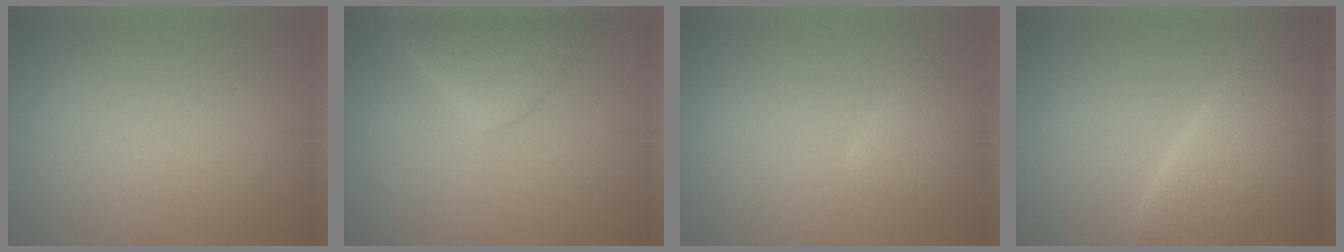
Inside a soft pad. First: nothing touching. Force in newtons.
{"total": 4.9, "press": 4.8, "slide": 0.3}
{"total": 2.4, "press": 2.4, "slide": 0.2}
{"total": 10.2, "press": 10.2, "slide": 0.5}